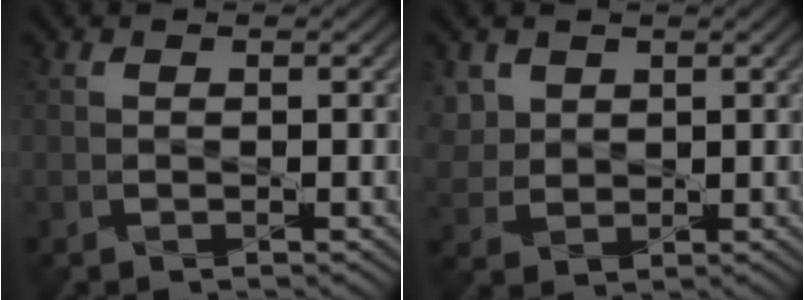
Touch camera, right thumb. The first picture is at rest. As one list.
[{"total": 2.8, "force": [1.5, 2.2, 0.7], "torque": [-0.029, -0.006, 0.035]}]